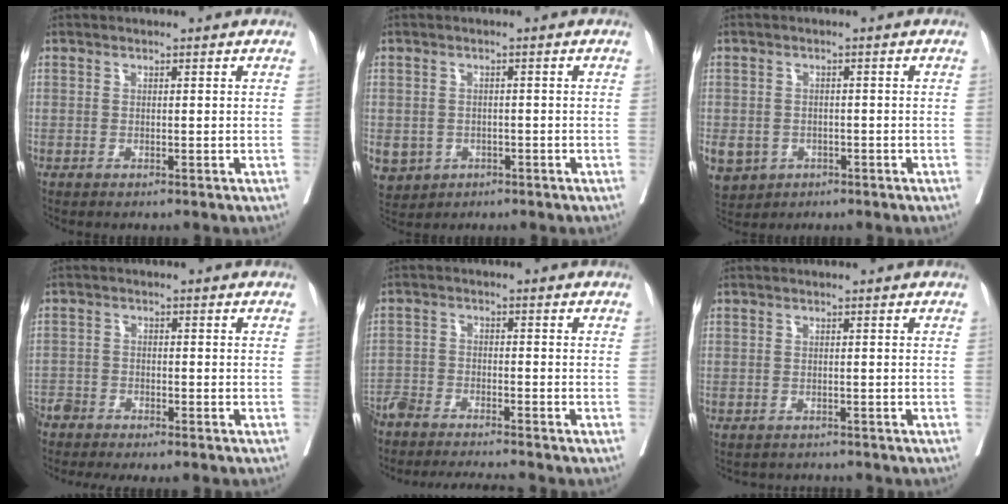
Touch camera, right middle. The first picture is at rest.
{"total": 8.6, "force": [-3.3, 7.5, 2.8], "torque": [-0.080, 0.003, -0.042]}
{"total": 13.4, "force": [-5.3, 11.1, 5.2], "torque": [-0.162, -0.004, -0.069]}
{"total": 5.6, "force": [-5.4, 0.5, 1.4], "torque": [-0.010, -0.010, -0.092]}
{"total": 11.3, "force": [-10.6, 0.4, 3.9], "torque": [-0.055, -0.002, -0.169]}
{"total": 3.0, "force": [-2.8, 1.1, -0.1], "torque": [0.005, -0.001, -0.041]}